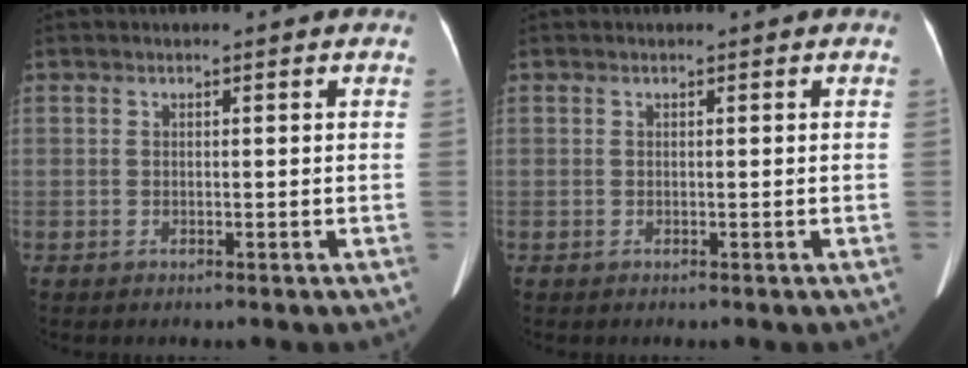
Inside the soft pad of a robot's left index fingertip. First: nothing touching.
{"total": 0.0}